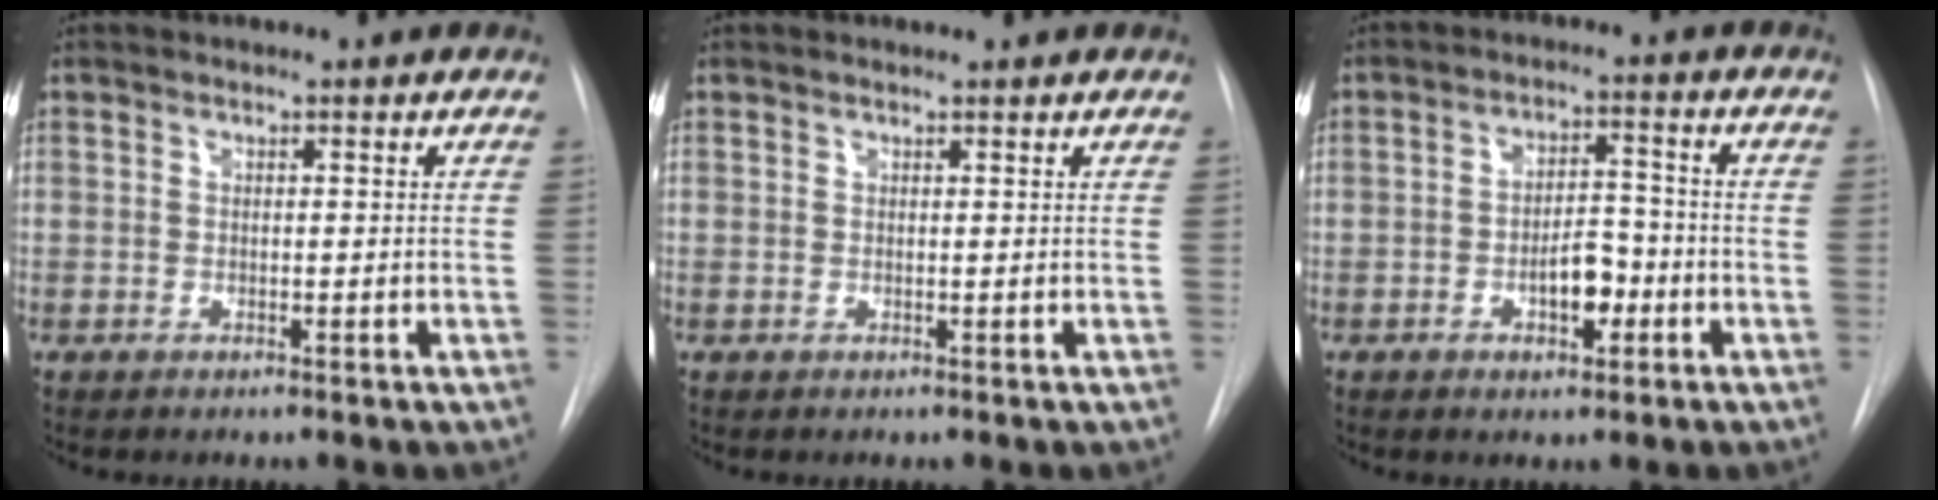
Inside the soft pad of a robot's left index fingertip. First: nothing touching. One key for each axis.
{"total": 0.0}
{"total": 5.9, "fx": -3.0, "fy": 2.3, "fz": 4.5, "tx": -0.071, "ty": 0.005, "tz": -0.041}